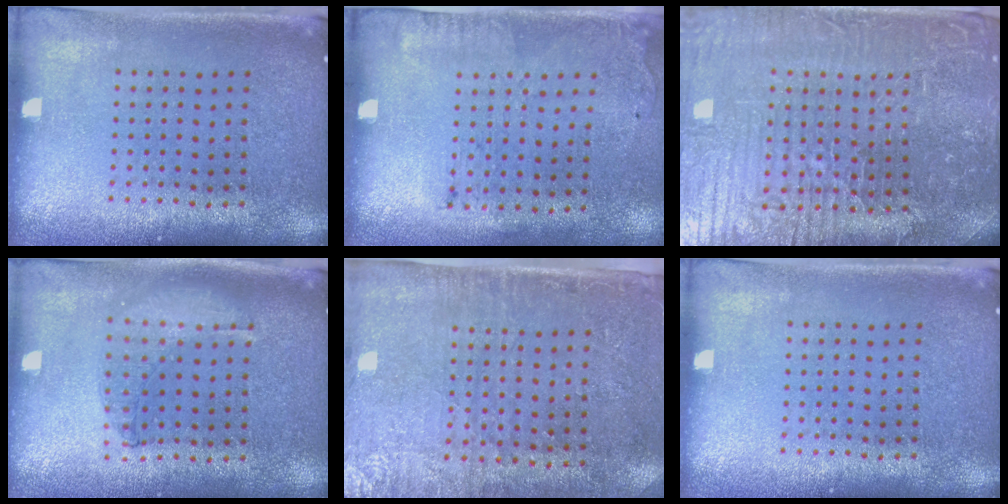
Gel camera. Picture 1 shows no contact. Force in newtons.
{"total": 1.7, "press": 1.1, "slide": 1.3}
{"total": 5.1, "press": 5.0, "slide": 1.3}
{"total": 0.6, "press": 0.6, "slide": 0.2}
{"total": 2.9, "press": 2.5, "slide": 1.5}
{"total": 0.0}